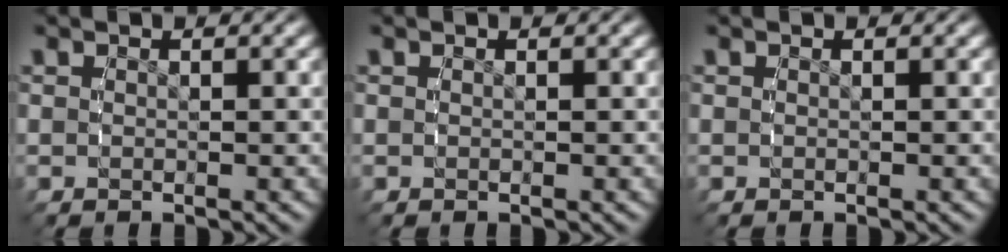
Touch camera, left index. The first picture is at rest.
{"total": 0.0}
{"total": 0.0}